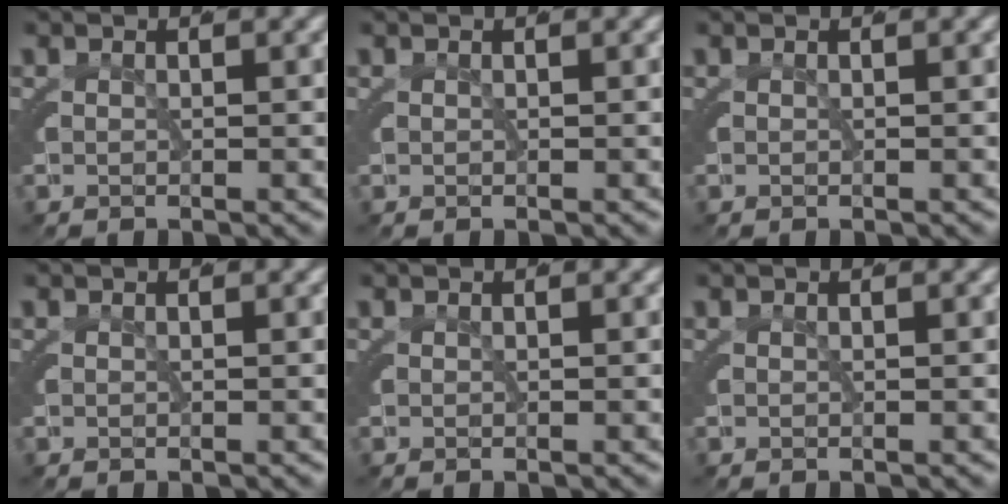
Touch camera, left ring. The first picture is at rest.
{"total": 0.0}
{"total": 0.0}
{"total": 0.0}
{"total": 0.0}
{"total": 0.0}